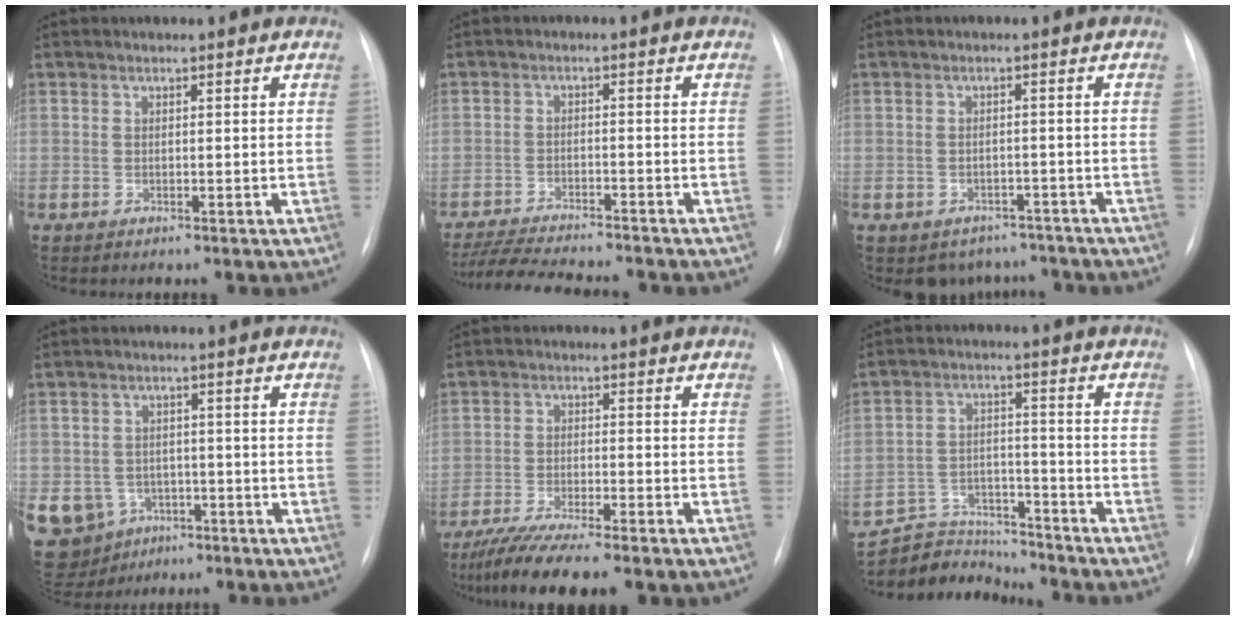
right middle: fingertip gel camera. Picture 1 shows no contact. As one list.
[{"total": 12.1, "force": [-11.1, 1.2, 4.9], "torque": [-0.079, -0.009, -0.168]}, {"total": 5.7, "force": [-4.6, 3.2, 0.4], "torque": [0.008, 0.015, -0.058]}, {"total": 13.1, "force": [-5.3, 11.2, 4.1], "torque": [-0.117, 0.013, -0.068]}, {"total": 10.4, "force": [-8.3, 0.6, 6.2], "torque": [-0.103, -0.023, -0.133]}, {"total": 9.5, "force": [-9.2, 2.4, -0.4], "torque": [0.007, 0.030, -0.159]}]